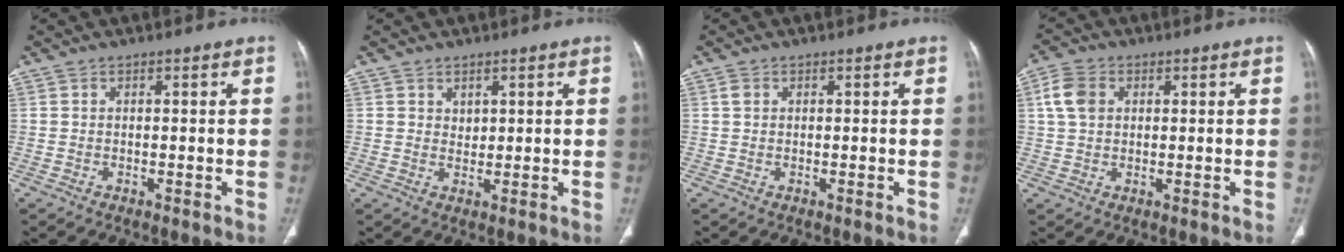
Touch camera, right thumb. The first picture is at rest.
{"total": 1.7, "force": [1.1, 1.3, 0.3], "torque": [0.013, -0.007, 0.017]}
{"total": 1.0, "force": [0.3, 0.8, 0.5], "torque": [-0.009, 0.005, 0.006]}
{"total": 5.6, "force": [1.4, 4.2, 3.4], "torque": [-0.066, 0.008, 0.025]}